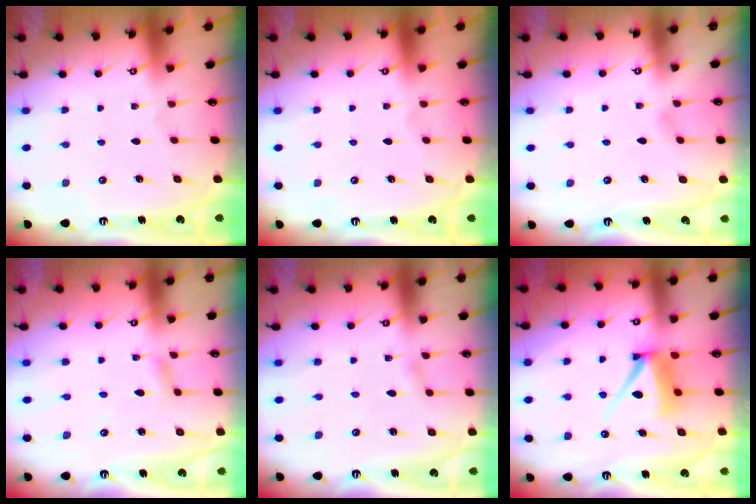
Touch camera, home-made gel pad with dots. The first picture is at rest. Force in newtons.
{"total": 0.0}
{"total": 2.8, "press": 2.8, "slide": 0.3}
{"total": 2.8, "press": 2.8, "slide": 0.3}
{"total": 1.9, "press": 1.9, "slide": 0.2}
{"total": 7.8, "press": 7.8, "slide": 0.9}